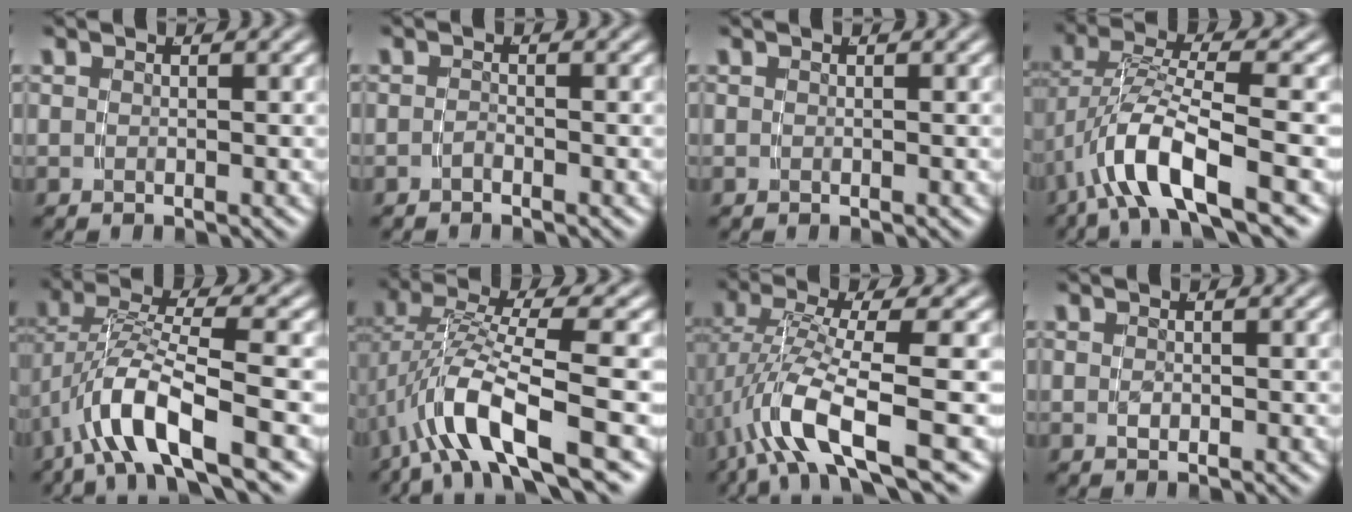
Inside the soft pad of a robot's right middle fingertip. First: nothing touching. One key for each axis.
{"total": 0.9, "fx": -0.9, "fy": -0.1, "fz": 0.1, "tx": -0.005, "ty": -0.005, "tz": -0.016}
{"total": 0.0}
{"total": 5.9, "fx": -1.6, "fy": 2.1, "fz": 5.2, "tx": -0.118, "ty": -0.018, "tz": -0.014}
{"total": 6.2, "fx": -1.5, "fy": 2.5, "fz": 5.5, "tx": -0.123, "ty": -0.016, "tz": -0.014}
{"total": 6.4, "fx": -1.9, "fy": 2.1, "fz": 5.7, "tx": -0.136, "ty": -0.019, "tz": -0.017}
{"total": 6.8, "fx": -2.5, "fy": 1.7, "fz": 6.0, "tx": -0.128, "ty": -0.022, "tz": -0.029}
{"total": 0.5, "fx": -0.3, "fy": -0.3, "fz": 0.3, "tx": -0.009, "ty": -0.005, "tz": 0.001}